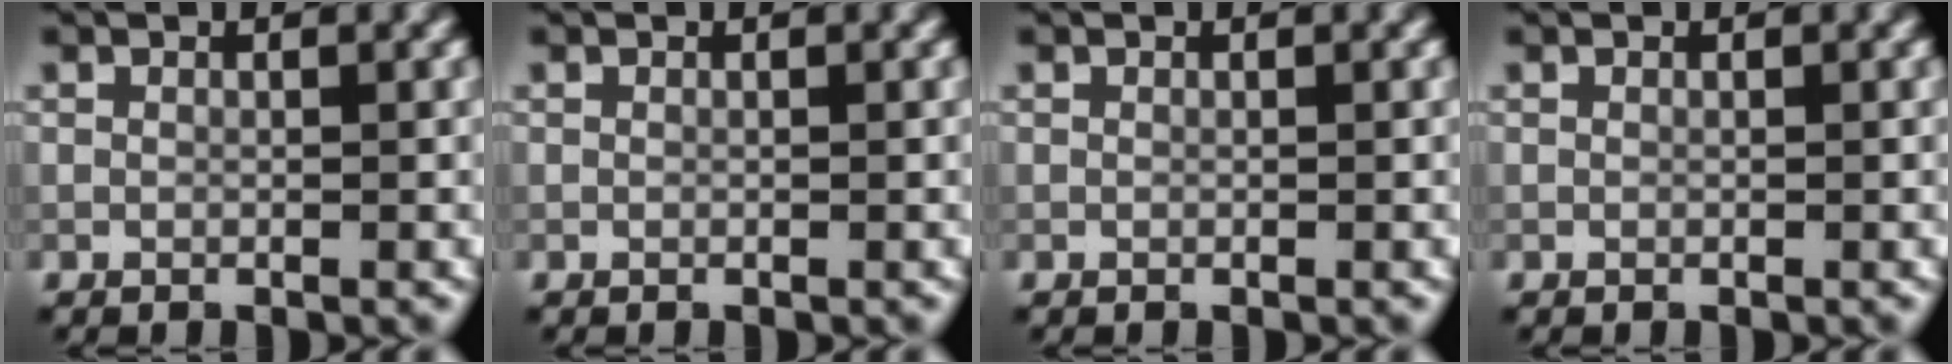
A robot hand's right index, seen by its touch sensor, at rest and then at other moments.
{"total": 0.0}
{"total": 0.0}
{"total": 0.0}